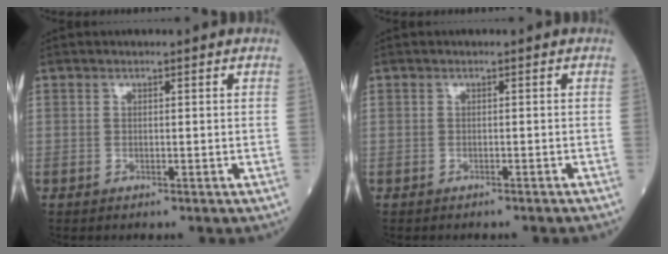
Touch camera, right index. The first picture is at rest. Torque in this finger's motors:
{"motor_torque": [0.17, -0.24, 0.06, 0.00]}